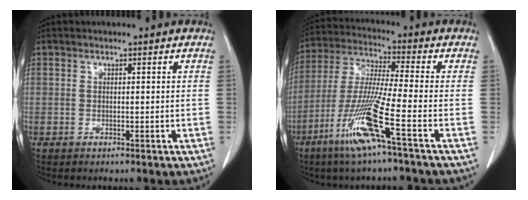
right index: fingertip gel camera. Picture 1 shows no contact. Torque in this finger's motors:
{"motor_torque": [1.35, -0.79, 0.34, 0.19]}